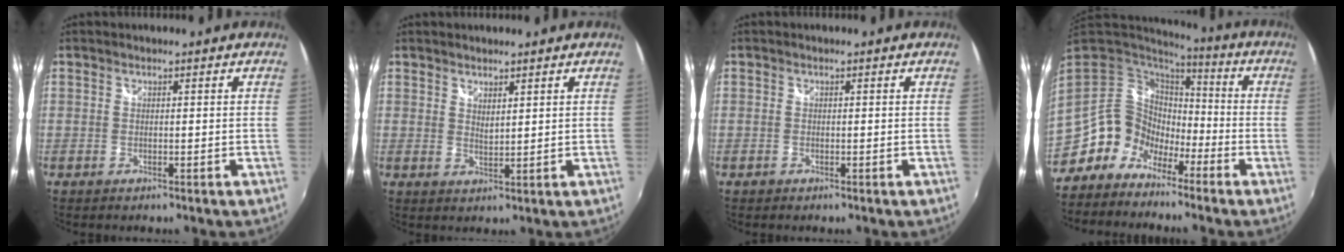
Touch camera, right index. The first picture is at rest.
{"total": 2.3, "force": [1.8, 0.7, 1.2], "torque": [-0.018, -0.002, 0.031]}
{"total": 0.5, "force": [-0.2, 0.5, 0.1], "torque": [0.000, -0.003, -0.006]}
{"total": 11.1, "force": [-6.7, 8.4, 2.7], "torque": [-0.059, 0.031, -0.127]}